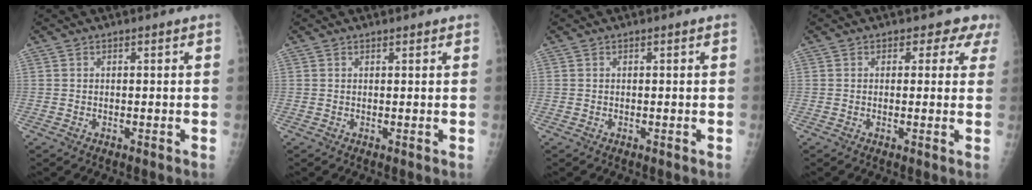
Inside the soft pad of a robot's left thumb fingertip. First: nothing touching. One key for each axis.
{"total": 0.8, "fx": 0.7, "fy": 0.3, "fz": 0.1, "tx": 0.000, "ty": -0.002, "tz": 0.010}
{"total": 0.0}
{"total": 3.7, "fx": 2.7, "fy": 2.4, "fz": 0.2, "tx": 0.029, "ty": -0.013, "tz": 0.008}